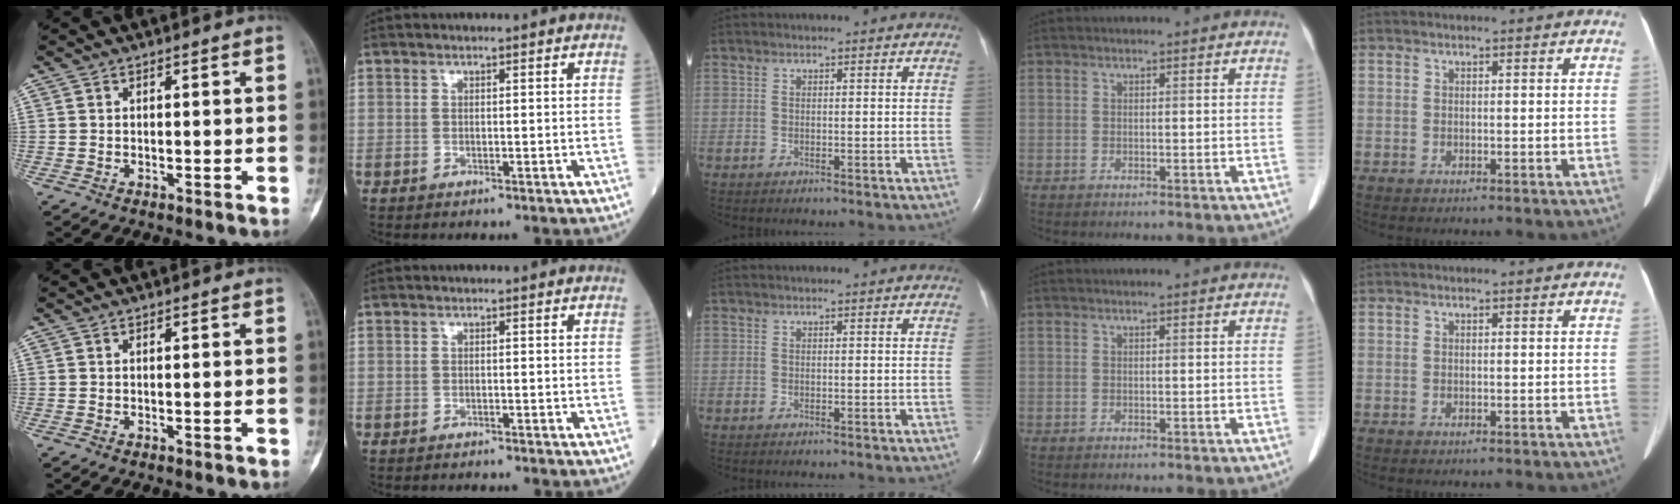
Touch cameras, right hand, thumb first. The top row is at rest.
{"index": {"total": 1.7, "force": [-1.4, 0.7, 0.6], "torque": [-0.020, -0.004, -0.017]}}